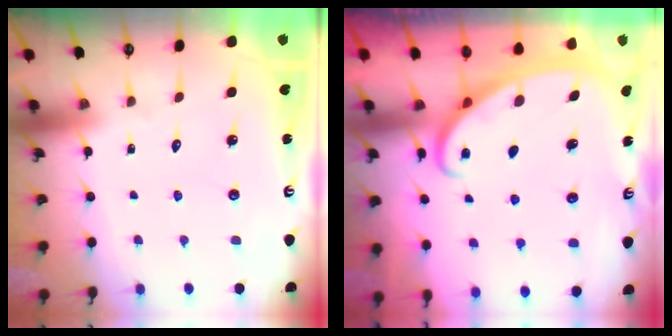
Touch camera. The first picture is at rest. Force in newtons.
{"total": 2.5, "press": 2.5, "slide": 0.3}